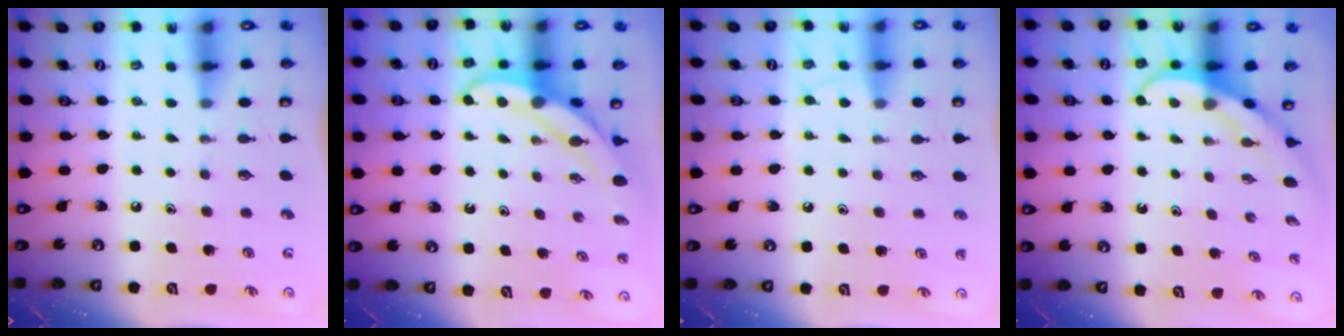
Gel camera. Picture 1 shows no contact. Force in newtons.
{"total": 5.8, "press": 5.8, "slide": 0.4}
{"total": 5.8, "press": 5.7, "slide": 0.6}
{"total": 4.0, "press": 4.0, "slide": 0.3}